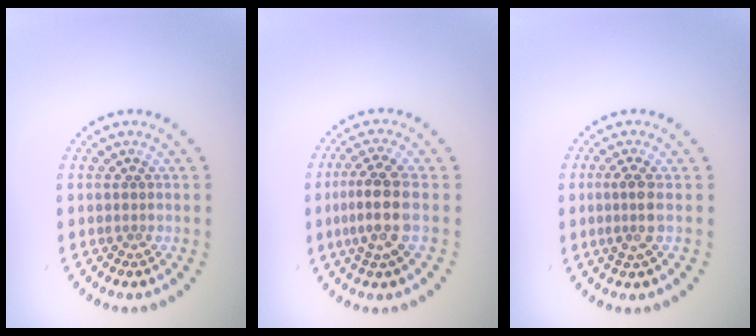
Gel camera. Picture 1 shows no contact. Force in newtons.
{"total": 3.7, "press": 3.3, "slide": 1.7}
{"total": 2.1, "press": 1.7, "slide": 1.2}